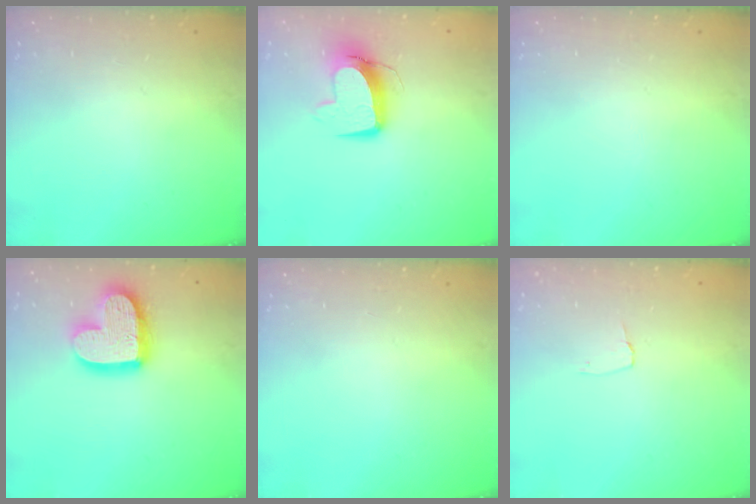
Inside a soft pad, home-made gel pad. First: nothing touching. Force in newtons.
{"total": 11.0, "press": 11.0, "slide": 1.4}
{"total": 0.0}
{"total": 17.1, "press": 17.1, "slide": 1.4}
{"total": 0.0}
{"total": 2.7, "press": 2.7, "slide": 0.3}